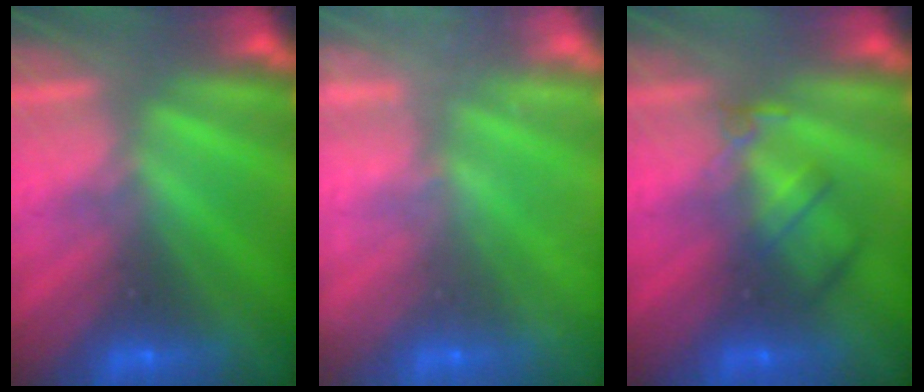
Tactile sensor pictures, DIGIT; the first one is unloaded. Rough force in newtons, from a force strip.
{"total": 2.4}
{"total": 2.4}